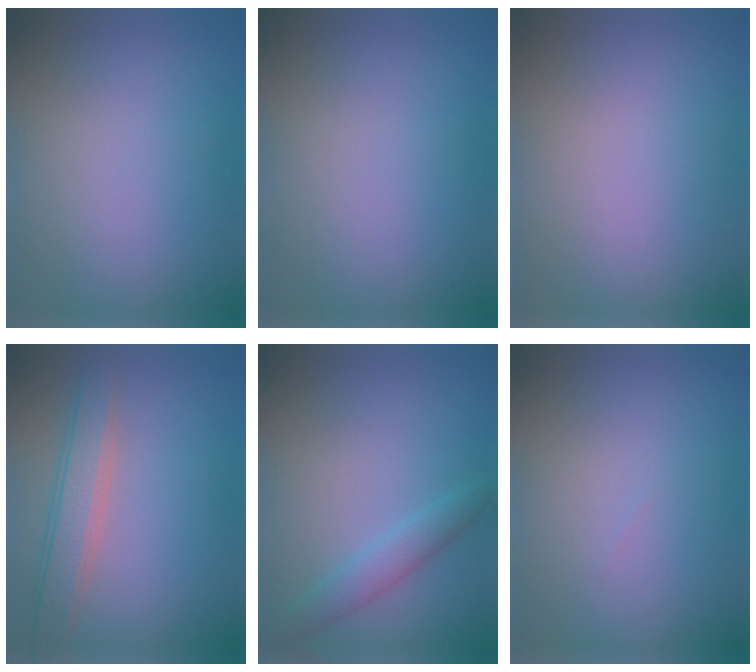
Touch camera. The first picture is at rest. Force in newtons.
{"total": 0.0}
{"total": 0.0}
{"total": 3.6, "press": 3.6, "slide": 0.1}
{"total": 2.3, "press": 2.3, "slide": 0.1}
{"total": 0.0}